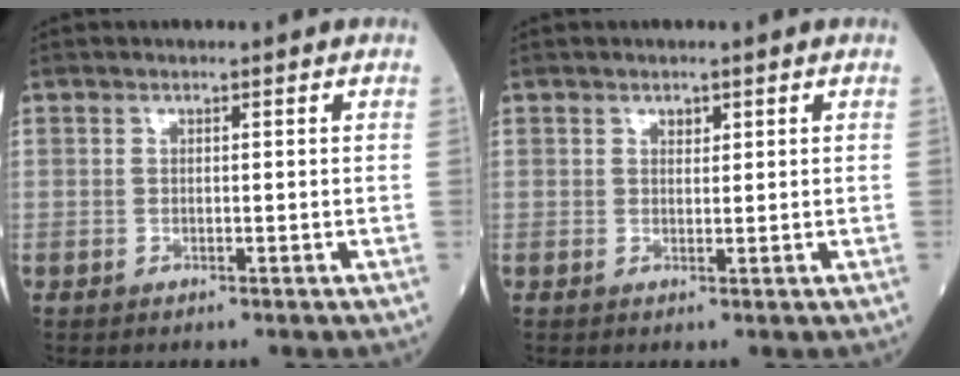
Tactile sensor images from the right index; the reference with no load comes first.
{"total": 1.1, "force": [0.8, 0.6, 0.6], "torque": [-0.006, -0.003, 0.011]}